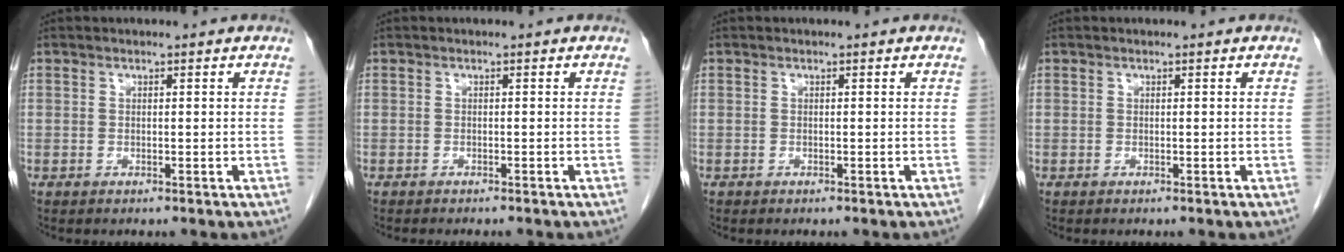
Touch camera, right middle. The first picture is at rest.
{"total": 3.0, "force": [-2.6, 0.5, 1.3], "torque": [-0.020, -0.006, -0.030]}
{"total": 0.0}
{"total": 0.0}